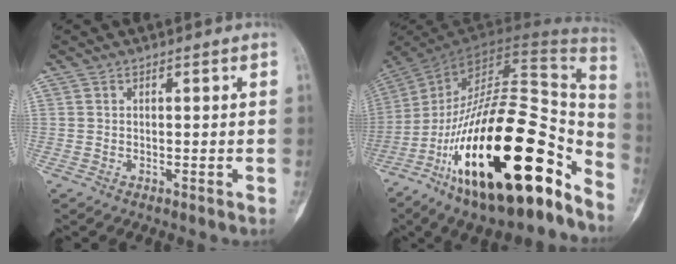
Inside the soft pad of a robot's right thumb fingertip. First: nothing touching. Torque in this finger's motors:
{"motor_torque": [2.09, 2.17, 2.33, -0.44, 1.05]}